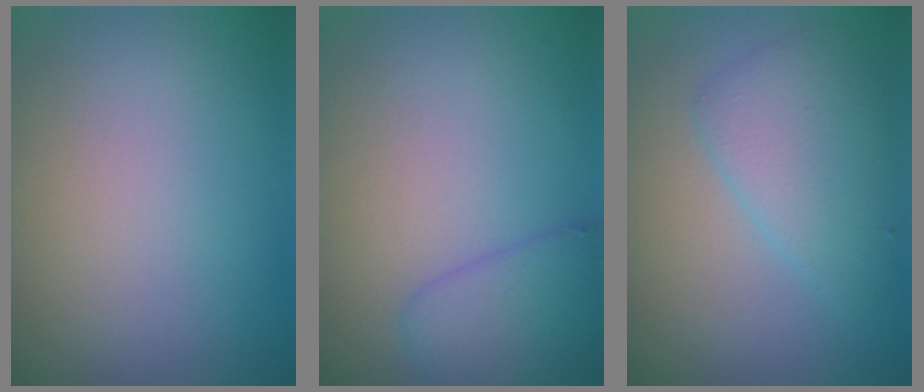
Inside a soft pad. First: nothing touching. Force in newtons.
{"total": 3.0, "press": 3.0, "slide": 0.3}
{"total": 3.9, "press": 3.9, "slide": 0.1}